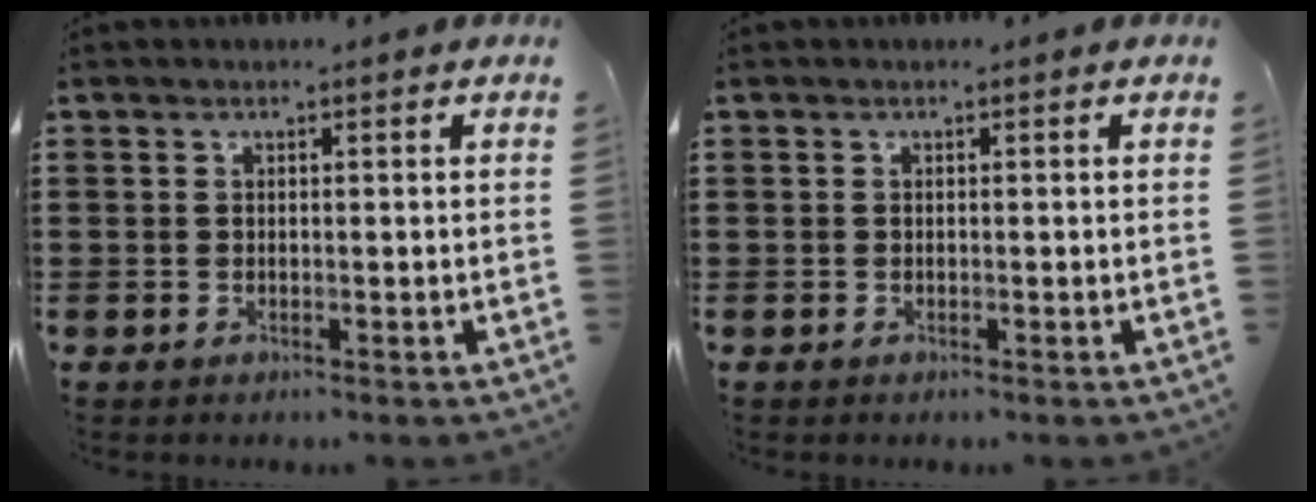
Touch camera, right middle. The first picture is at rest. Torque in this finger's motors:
{"motor_torque": [0.09, -0.02, 0.02, 0.01]}